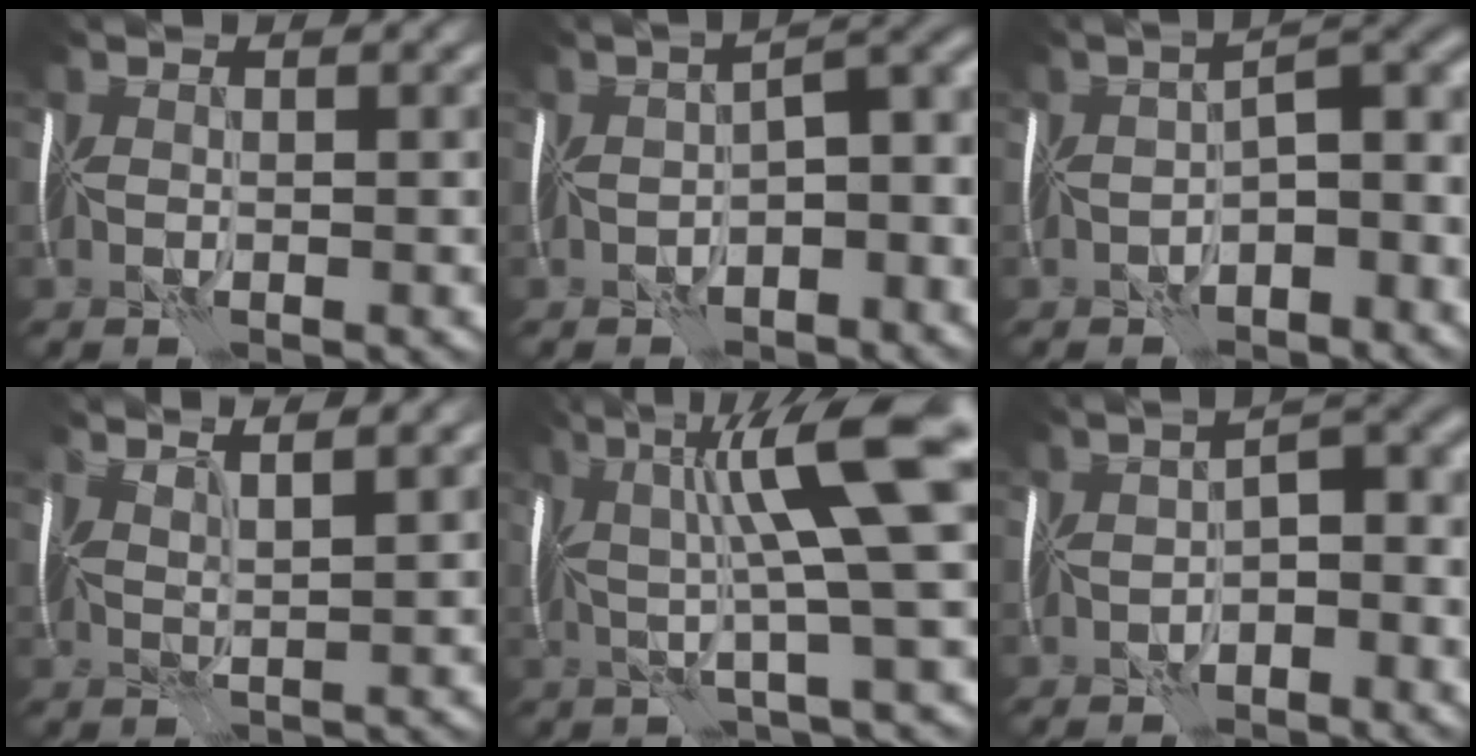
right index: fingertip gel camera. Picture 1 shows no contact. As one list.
[{"total": 6.9, "force": [-1.9, 3.0, 5.9], "torque": [-0.070, 0.010, -0.029]}, {"total": 6.6, "force": [-2.2, 2.7, 5.6], "torque": [-0.068, 0.011, -0.038]}, {"total": 4.1, "force": [3.0, 0.9, 2.7], "torque": [-0.035, 0.017, 0.032]}, {"total": 11.0, "force": [2.3, 1.6, 10.6], "torque": [-0.161, 0.016, 0.038]}, {"total": 4.7, "force": [-1.5, 2.1, 3.9], "torque": [-0.048, 0.012, -0.031]}]